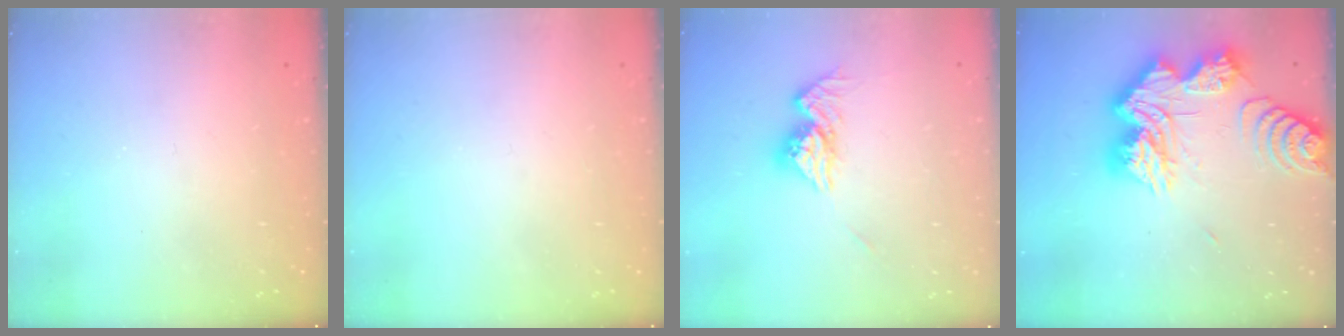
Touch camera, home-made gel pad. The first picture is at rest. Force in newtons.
{"total": 0.0}
{"total": 10.7, "press": 10.6, "slide": 0.9}
{"total": 22.4, "press": 22.3, "slide": 1.9}